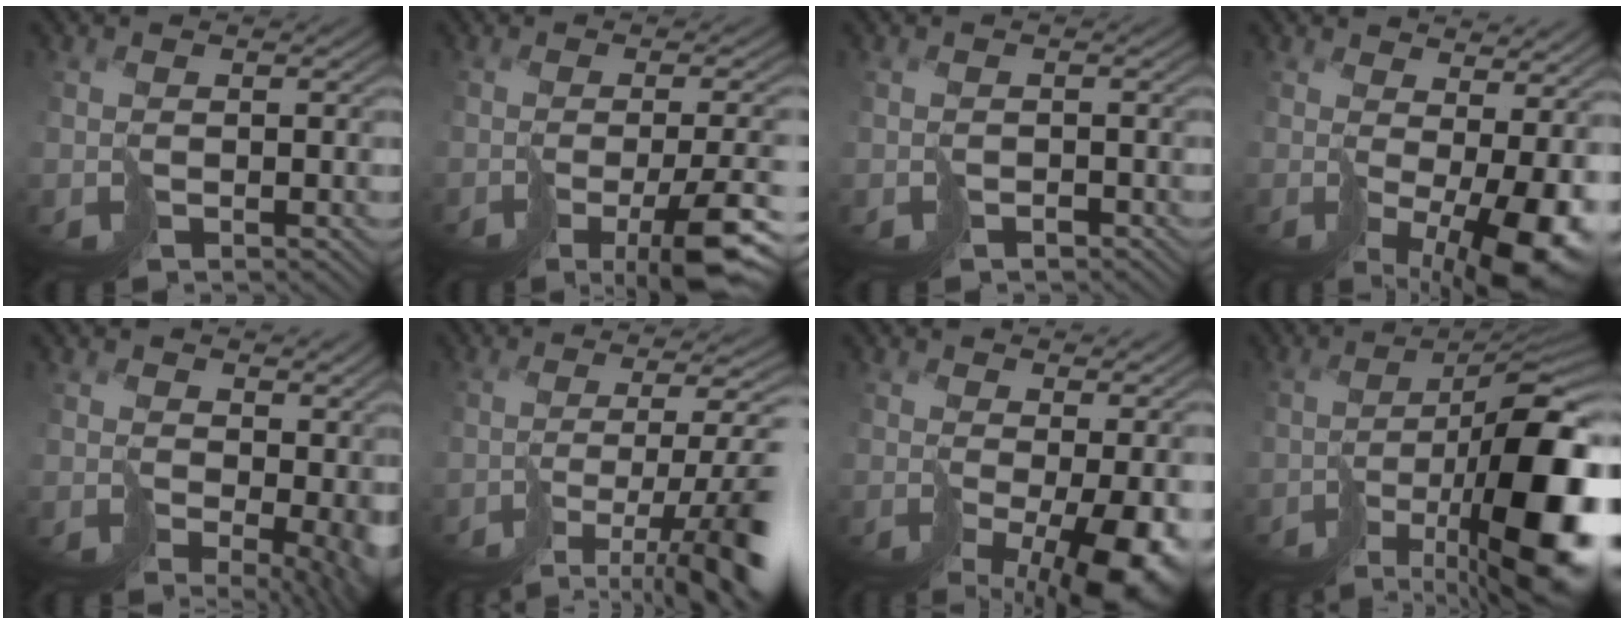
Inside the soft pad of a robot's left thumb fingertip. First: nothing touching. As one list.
[{"total": 9.7, "force": [-4.4, 2.3, 8.4], "torque": [-0.125, -0.016, -0.071]}, {"total": 0.8, "force": [-0.7, 0.3, 0.3], "torque": [-0.003, 0.002, -0.014]}, {"total": 10.7, "force": [-1.1, 3.8, 9.9], "torque": [-0.155, -0.019, -0.009]}, {"total": 9.3, "force": [1.3, 5.7, 7.3], "torque": [-0.107, -0.028, 0.051]}, {"total": 13.7, "force": [-7.0, 3.6, 11.3], "torque": [-0.181, -0.009, -0.111]}, {"total": 10.5, "force": [-2.6, 3.5, 9.5], "torque": [-0.156, -0.018, -0.030]}, {"total": 19.2, "force": [-8.2, 6.7, 16.0], "torque": [-0.240, -0.023, -0.128]}]